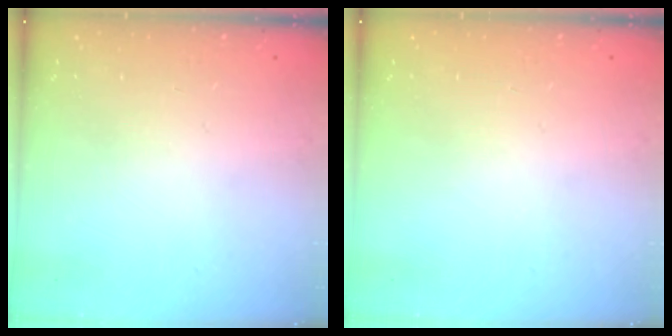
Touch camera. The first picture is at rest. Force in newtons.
{"total": 0.0}